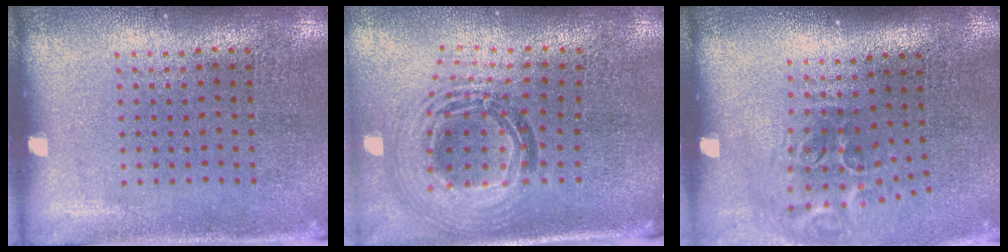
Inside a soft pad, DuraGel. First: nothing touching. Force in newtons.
{"total": 1.6, "press": 1.4, "slide": 0.8}
{"total": 2.0, "press": 1.2, "slide": 1.6}